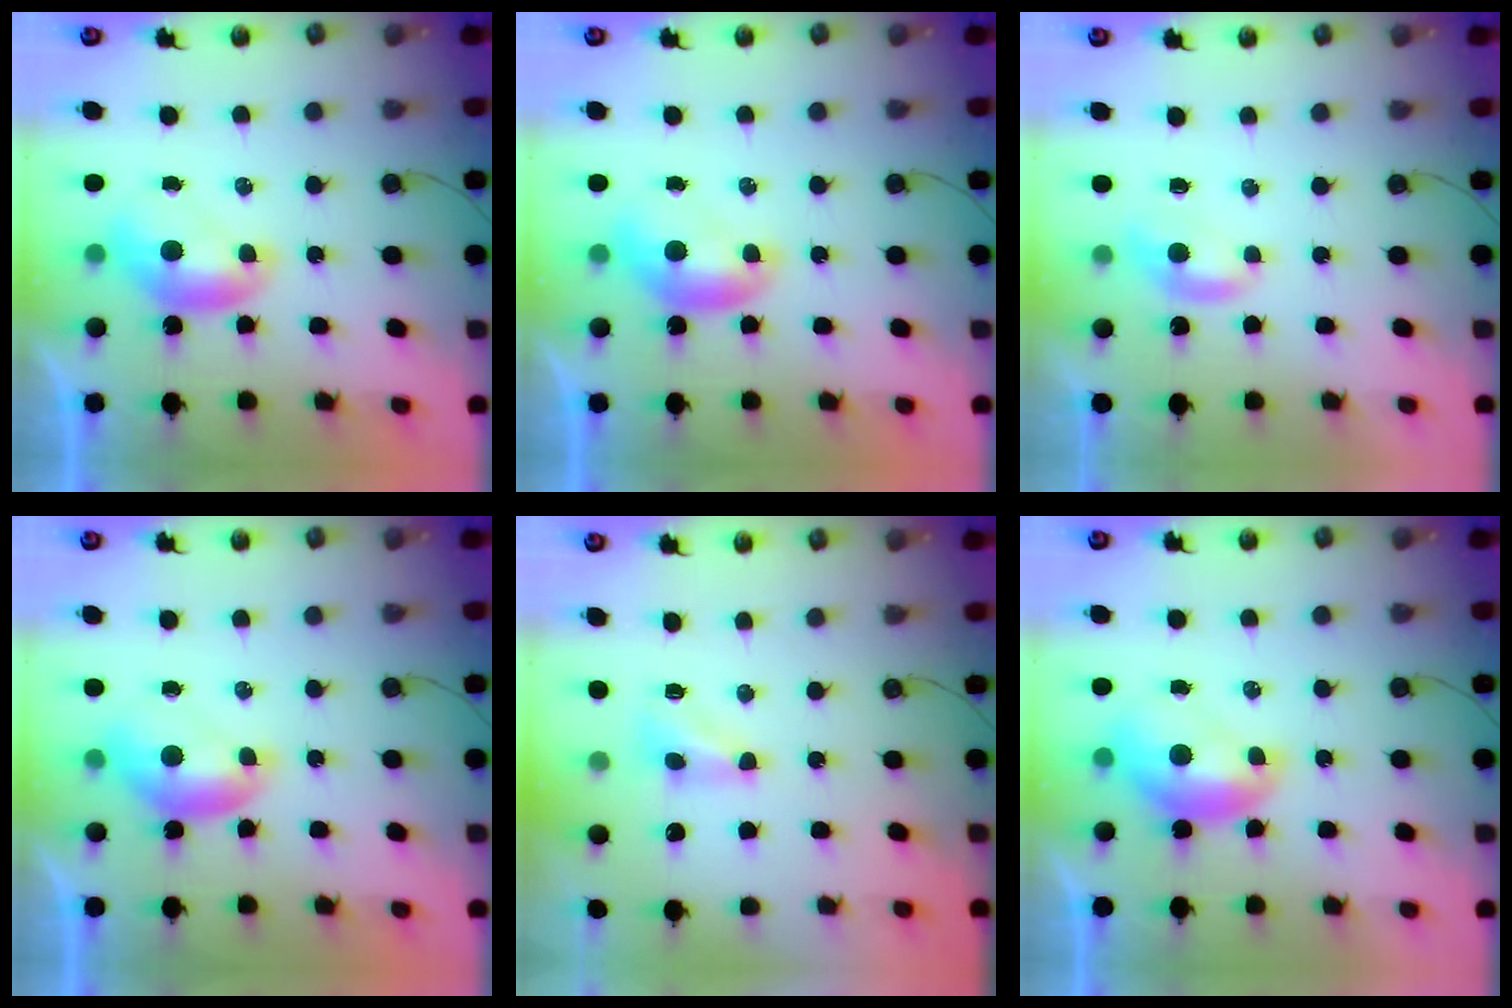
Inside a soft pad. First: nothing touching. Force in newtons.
{"total": 0.0}
{"total": 1.5, "press": 1.5, "slide": 0.4}
{"total": 1.2, "press": 0.7, "slide": 0.9}
{"total": 2.3, "press": 2.3, "slide": 0.5}
{"total": 1.6, "press": 1.5, "slide": 0.2}